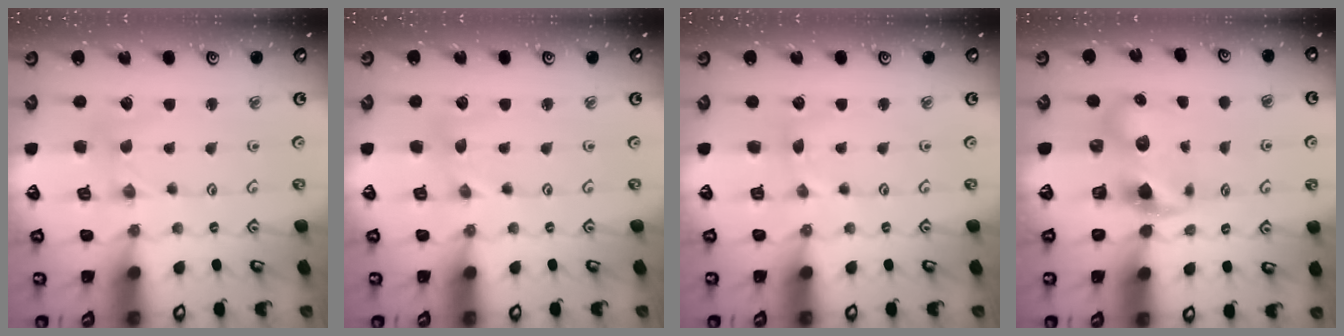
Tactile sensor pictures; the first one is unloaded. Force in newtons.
{"total": 0.8, "press": 0.8, "slide": 0.0}
{"total": 2.3, "press": 2.3, "slide": 0.3}
{"total": 7.0, "press": 7.0, "slide": 1.1}